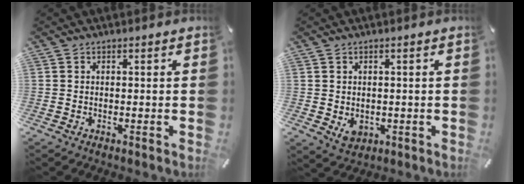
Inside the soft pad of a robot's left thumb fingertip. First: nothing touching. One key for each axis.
{"total": 2.5, "fx": -0.2, "fy": 2.2, "fz": 1.2, "tx": -0.012, "ty": 0.001, "tz": -0.003}